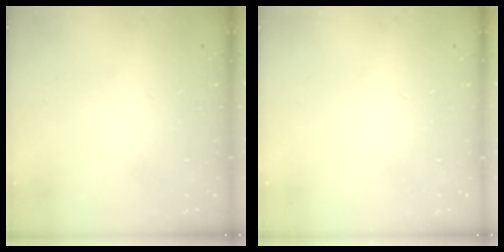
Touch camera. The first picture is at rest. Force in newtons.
{"total": 0.0}